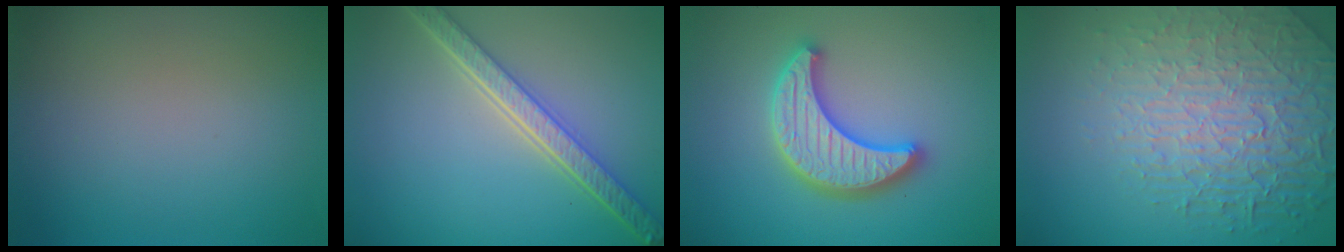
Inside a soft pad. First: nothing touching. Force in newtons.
{"total": 5.5, "press": 4.1, "slide": 3.7}
{"total": 5.3, "press": 5.2, "slide": 0.9}
{"total": 7.0, "press": 5.6, "slide": 4.2}